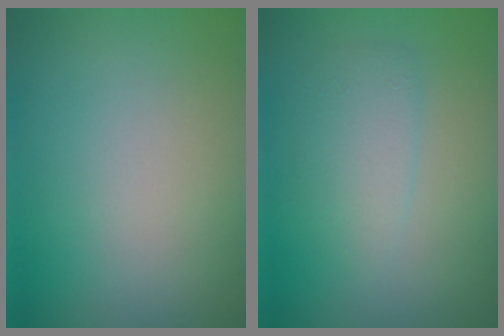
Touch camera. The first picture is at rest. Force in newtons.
{"total": 2.1, "press": 2.1, "slide": 0.2}